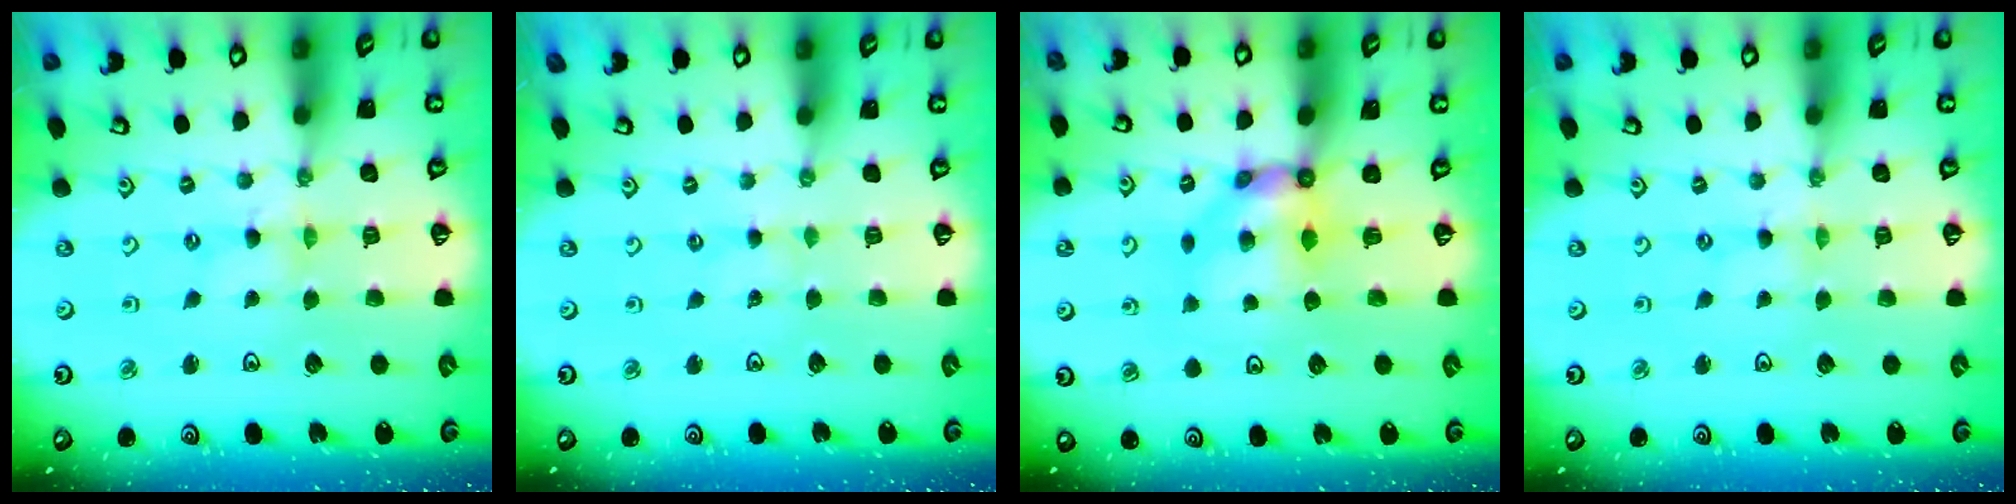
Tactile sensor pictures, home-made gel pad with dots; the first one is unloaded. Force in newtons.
{"total": 0.0}
{"total": 7.3, "press": 7.3, "slide": 0.4}
{"total": 0.0}